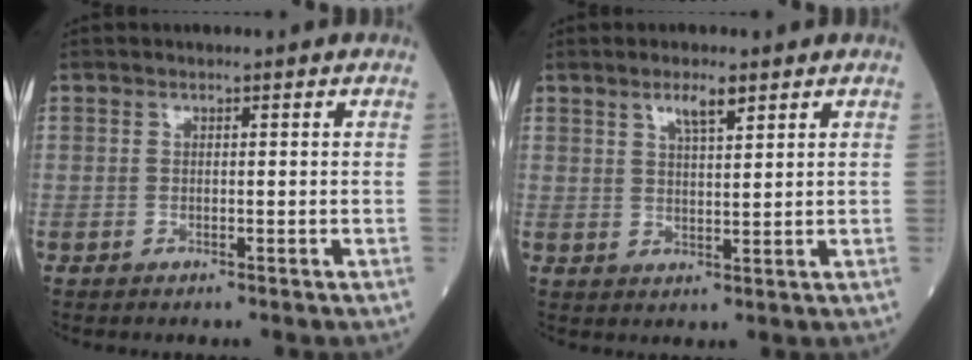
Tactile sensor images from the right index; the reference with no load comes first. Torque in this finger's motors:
{"motor_torque": [0.06, 0.06, 0.03, 0.01]}